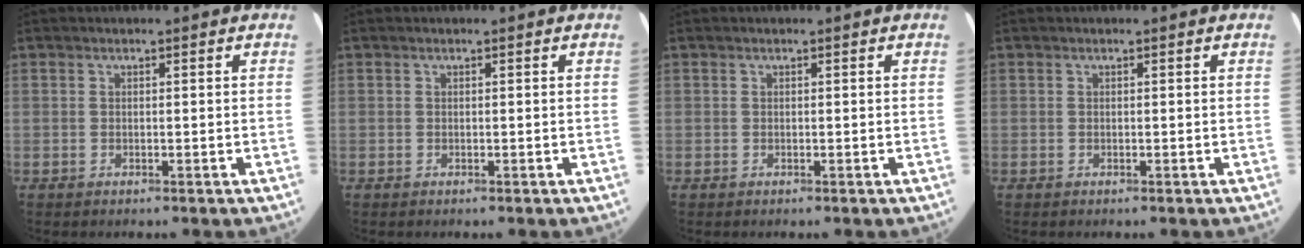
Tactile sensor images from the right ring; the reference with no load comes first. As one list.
[{"total": 0.0}, {"total": 0.0}, {"total": 0.0}]